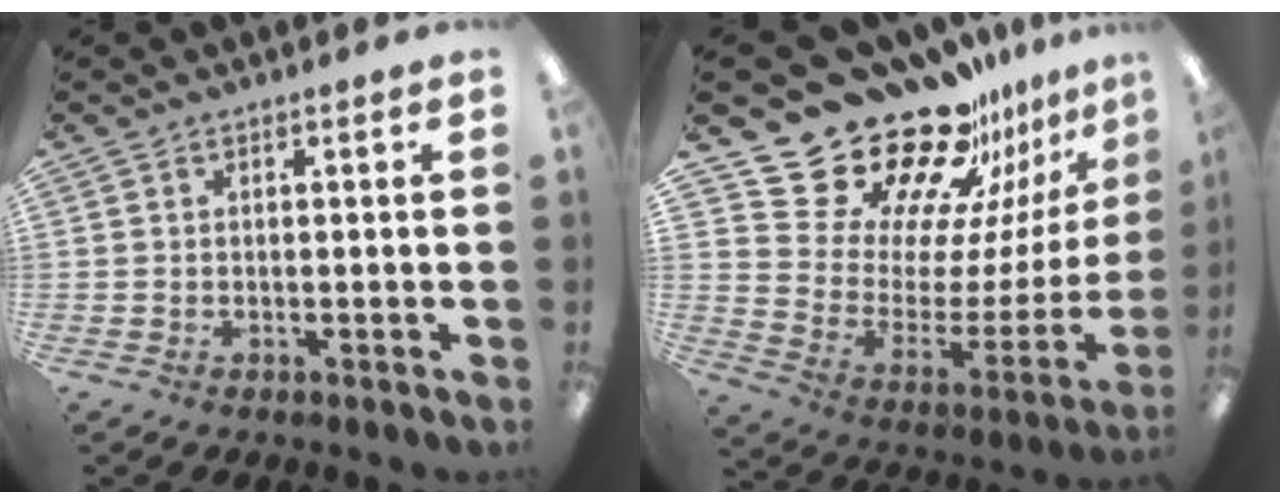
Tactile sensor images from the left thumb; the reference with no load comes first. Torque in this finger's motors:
{"motor_torque": [0.80, 0.84, 0.97, -1.80, 0.11]}